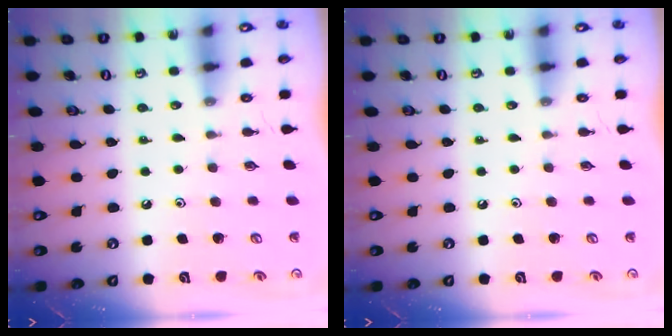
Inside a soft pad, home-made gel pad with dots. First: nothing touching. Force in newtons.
{"total": 0.0}